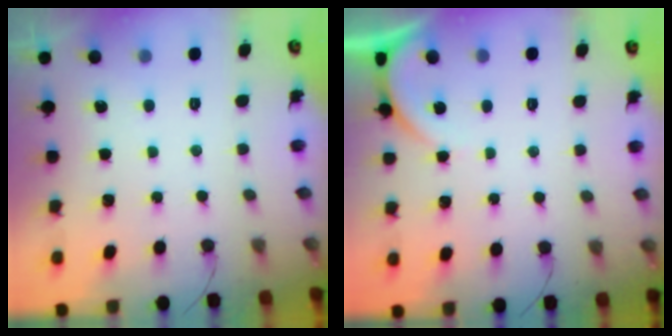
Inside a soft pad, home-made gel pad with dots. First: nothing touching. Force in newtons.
{"total": 2.8, "press": 2.8, "slide": 0.5}